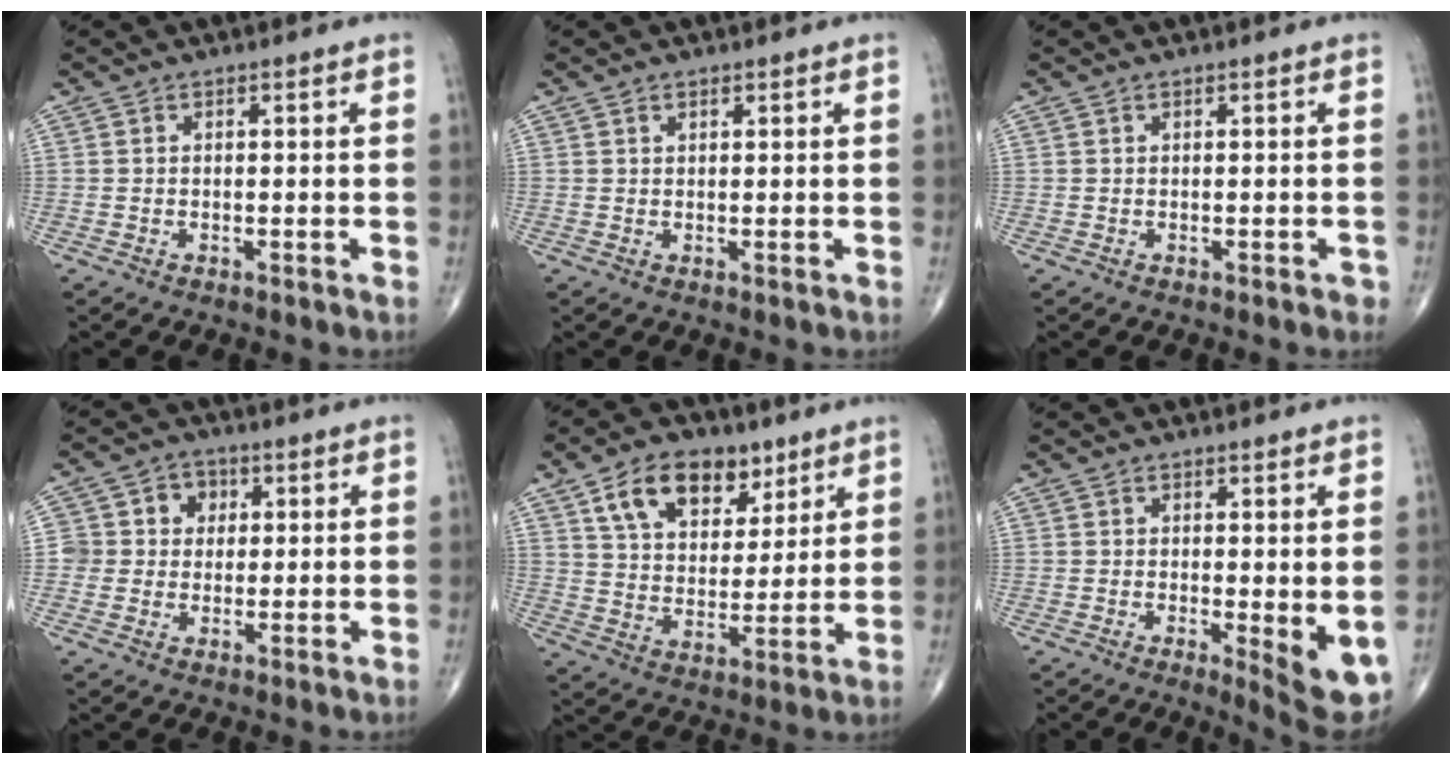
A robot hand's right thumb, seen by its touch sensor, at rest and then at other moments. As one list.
[{"total": 0.9, "force": [0.6, 0.5, 0.5], "torque": [-0.005, -0.003, 0.009]}, {"total": 0.9, "force": [-0.2, 0.5, 0.8], "torque": [-0.006, 0.001, -0.002]}, {"total": 6.2, "force": [1.1, 5.9, 1.5], "torque": [0.022, 0.007, 0.010]}, {"total": 15.0, "force": [8.1, 9.4, 8.4], "torque": [-0.104, -0.029, 0.142]}, {"total": 7.0, "force": [-1.0, 1.9, 6.6], "torque": [-0.086, -0.019, -0.011]}]